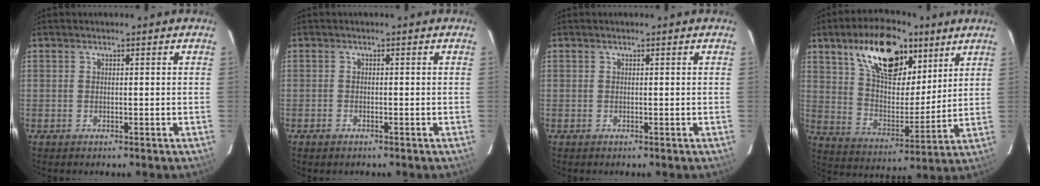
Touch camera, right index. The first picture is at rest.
{"total": 0.9, "force": [-0.8, 0.4, 0.3], "torque": [-0.009, 0.001, -0.016]}
{"total": 0.0}
{"total": 20.1, "force": [11.2, 10.0, 13.4], "torque": [-0.233, 0.028, 0.200]}